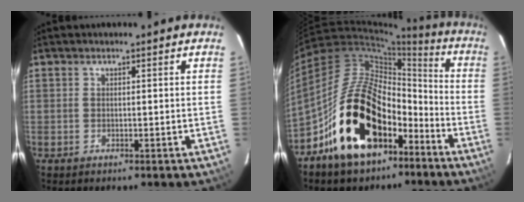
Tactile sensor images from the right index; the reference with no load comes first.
{"total": 21.6, "force": [-11.9, 12.3, 13.2], "torque": [-0.245, 0.029, -0.187]}